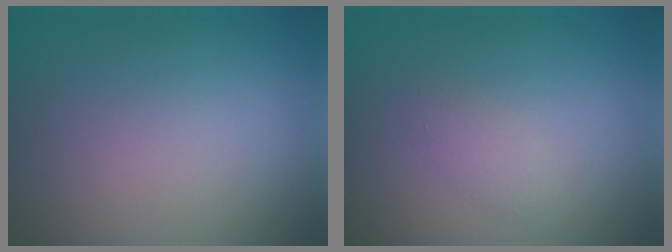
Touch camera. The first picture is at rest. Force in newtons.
{"total": 1.2, "press": 1.2, "slide": 0.0}